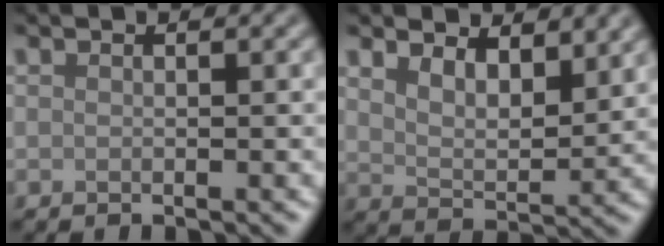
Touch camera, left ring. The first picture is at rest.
{"total": 4.6, "force": [3.3, 2.0, 2.6], "torque": [-0.051, -0.004, 0.051]}